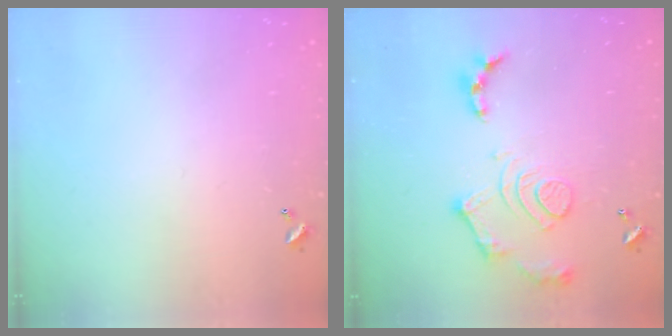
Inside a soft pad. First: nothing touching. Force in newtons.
{"total": 13.2, "press": 13.2, "slide": 1.2}